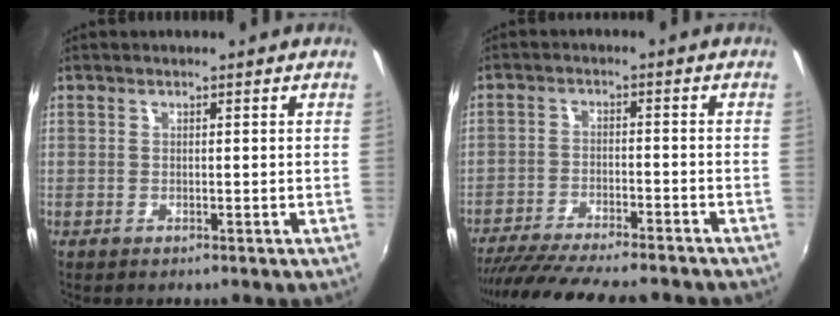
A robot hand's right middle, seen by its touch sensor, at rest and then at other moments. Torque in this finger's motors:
{"motor_torque": [1.08, -1.06, 0.25, 0.17]}